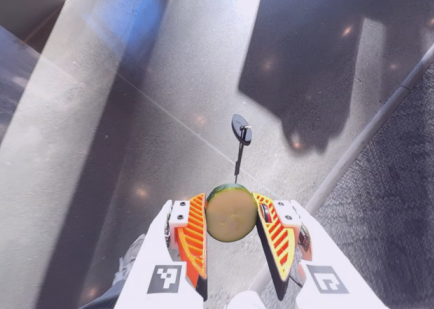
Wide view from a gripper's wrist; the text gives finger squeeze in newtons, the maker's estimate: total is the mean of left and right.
{"total": 11.0, "left": 10.9, "right": 11.1}